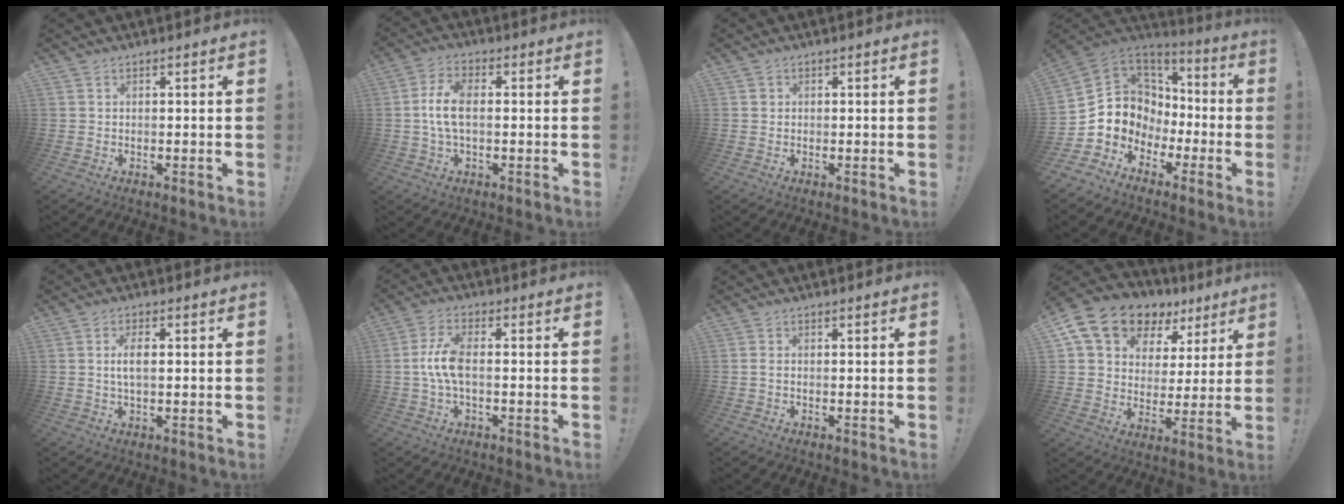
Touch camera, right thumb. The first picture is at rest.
{"total": 8.1, "force": [0.0, 4.0, 7.1], "torque": [-0.147, 0.000, 0.000]}
{"total": 0.9, "force": [0.4, 0.8, 0.1], "torque": [0.004, 0.000, 0.007]}
{"total": 8.4, "force": [-0.4, 8.2, 1.8], "torque": [-0.028, -0.017, 0.017]}
{"total": 4.6, "force": [0.4, 1.9, 4.1], "torque": [-0.070, 0.005, 0.004]}
{"total": 8.4, "force": [-0.8, 3.2, 7.7], "torque": [-0.169, -0.001, -0.015]}
{"total": 1.0, "force": [-0.2, 0.3, 1.0], "torque": [-0.026, 0.005, -0.003]}
{"total": 14.4, "force": [9.3, 9.3, 5.9], "torque": [-0.102, -0.058, 0.176]}